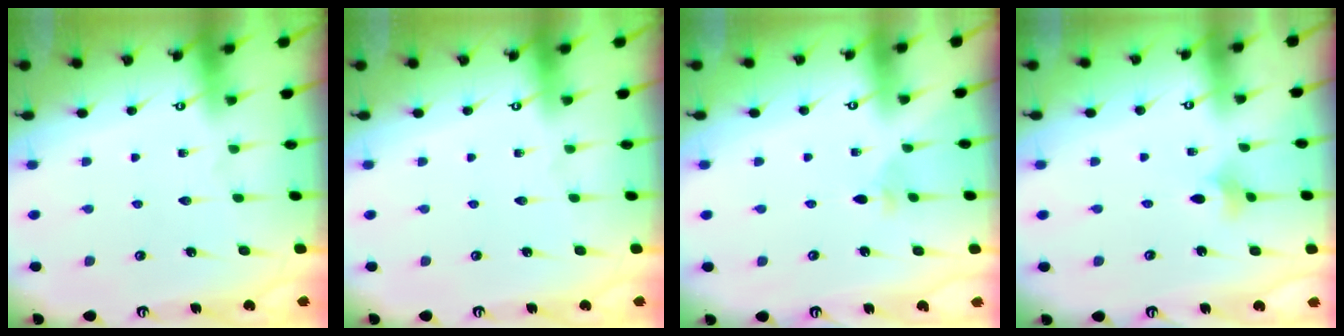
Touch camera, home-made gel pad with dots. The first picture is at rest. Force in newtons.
{"total": 0.0}
{"total": 2.0, "press": 2.0, "slide": 0.5}
{"total": 2.1, "press": 2.0, "slide": 0.5}